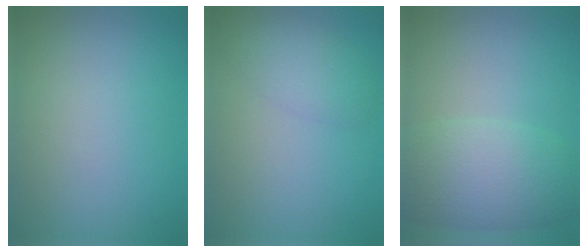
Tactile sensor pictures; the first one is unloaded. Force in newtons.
{"total": 2.7, "press": 2.7, "slide": 0.1}
{"total": 6.4, "press": 6.4, "slide": 0.4}